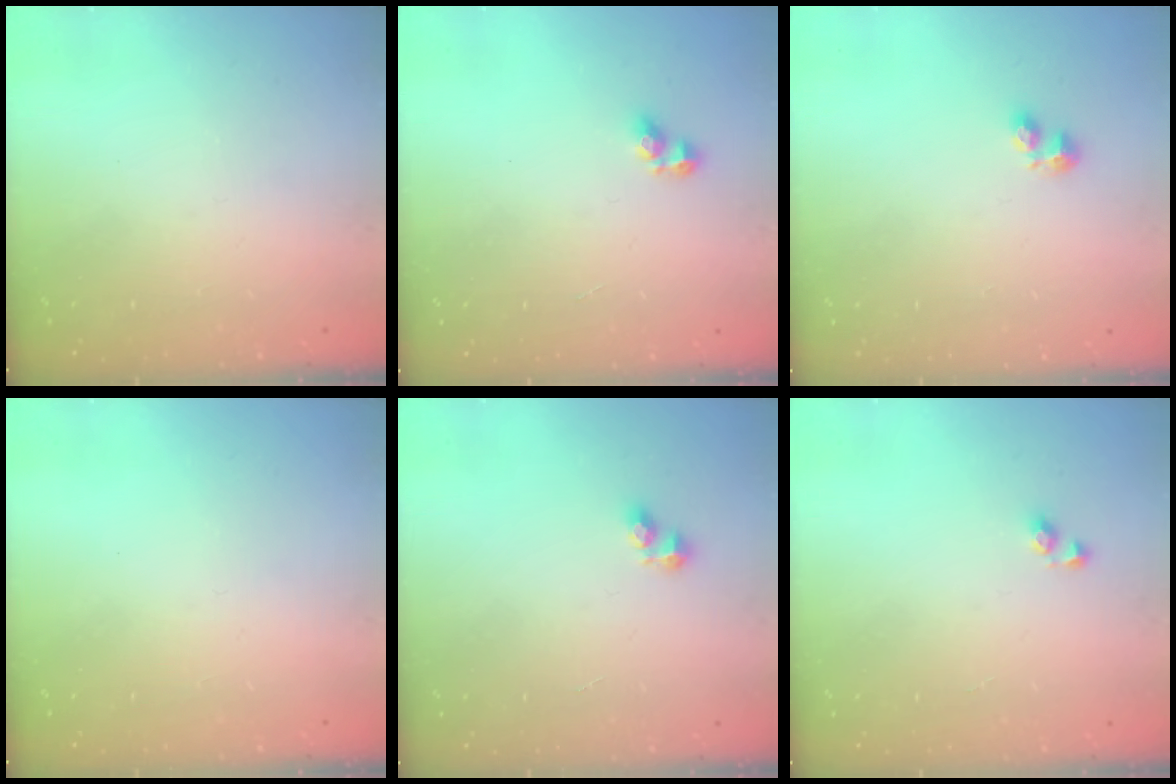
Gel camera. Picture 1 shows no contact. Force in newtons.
{"total": 2.8, "press": 2.6, "slide": 1.1}
{"total": 2.7, "press": 2.6, "slide": 0.6}
{"total": 0.0}
{"total": 2.6, "press": 2.6, "slide": 0.2}
{"total": 2.8, "press": 2.8, "slide": 0.3}